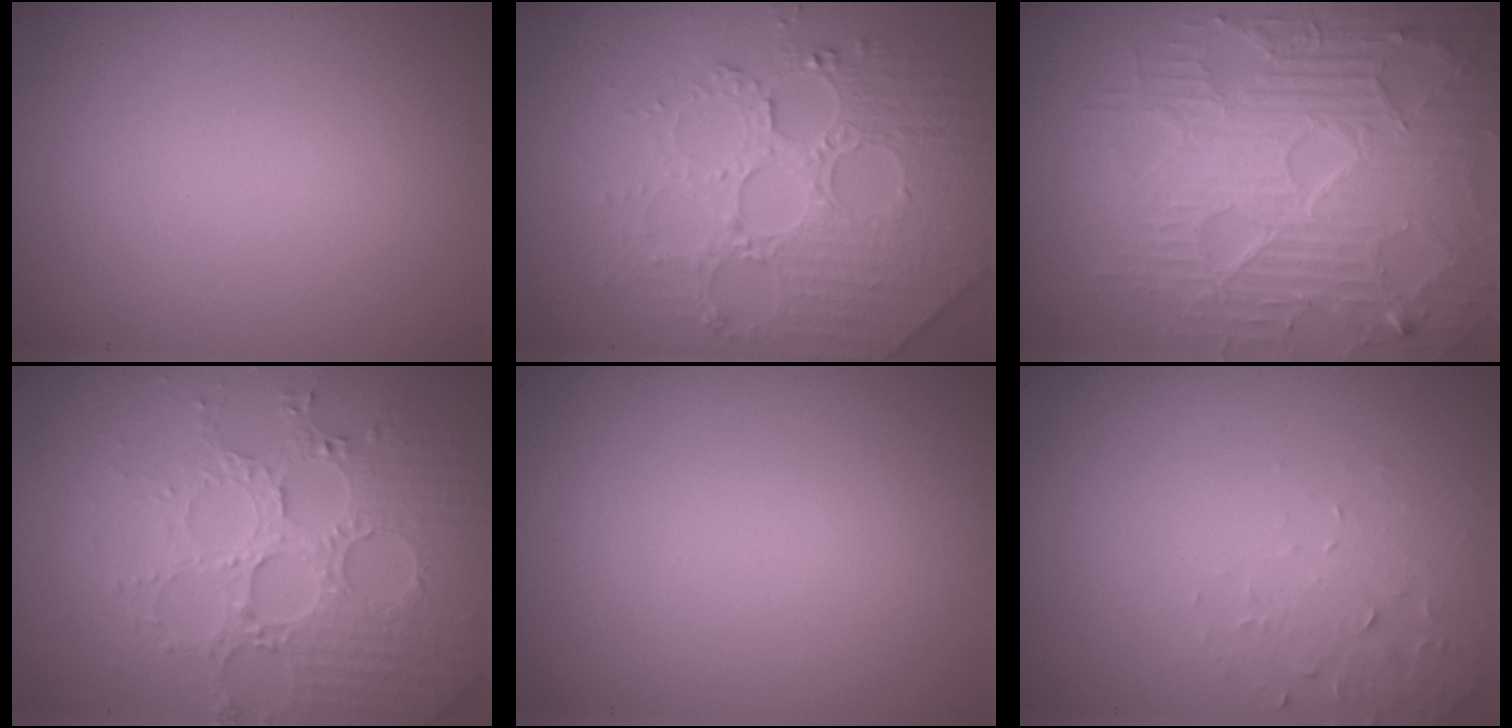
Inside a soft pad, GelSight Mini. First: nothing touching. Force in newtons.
{"total": 4.4, "press": 4.3, "slide": 1.0}
{"total": 8.9, "press": 6.4, "slide": 6.2}
{"total": 4.9, "press": 4.4, "slide": 2.1}
{"total": 0.0}
{"total": 1.9, "press": 1.8, "slide": 0.4}